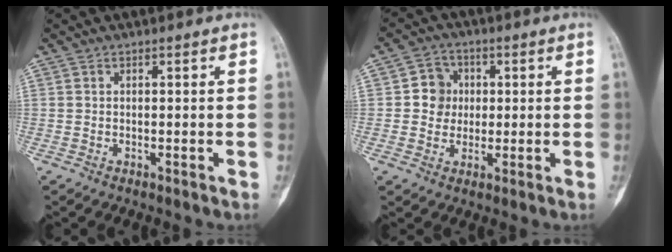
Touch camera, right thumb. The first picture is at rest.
{"total": 6.1, "force": [0.5, 5.6, 2.2], "torque": [0.000, 0.008, 0.002]}